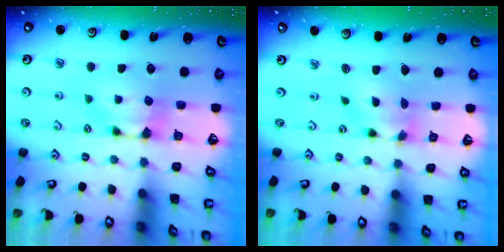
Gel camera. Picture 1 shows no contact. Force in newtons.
{"total": 3.4, "press": 2.9, "slide": 1.8}